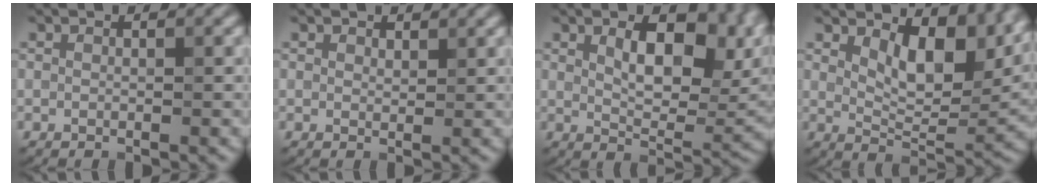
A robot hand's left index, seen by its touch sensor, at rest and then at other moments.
{"total": 0.9, "force": [0.8, 0.5, 0.1], "torque": [-0.003, -0.001, 0.014]}
{"total": 9.5, "force": [2.8, 4.6, 7.9], "torque": [-0.120, 0.000, 0.045]}
{"total": 9.2, "force": [3.5, 4.7, 7.1], "torque": [-0.109, -0.009, 0.057]}